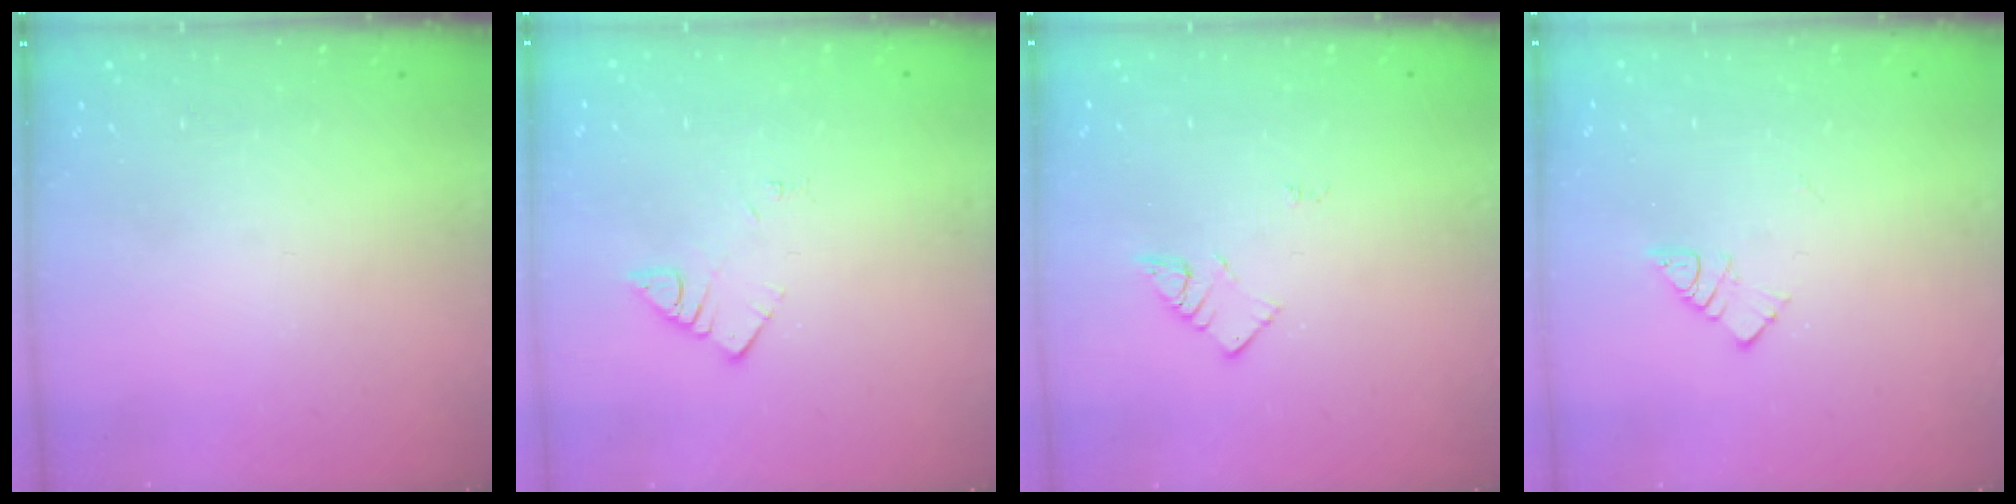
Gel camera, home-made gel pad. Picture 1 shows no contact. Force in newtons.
{"total": 3.5, "press": 3.5, "slide": 0.2}
{"total": 3.0, "press": 3.0, "slide": 0.4}
{"total": 5.6, "press": 5.6, "slide": 0.2}